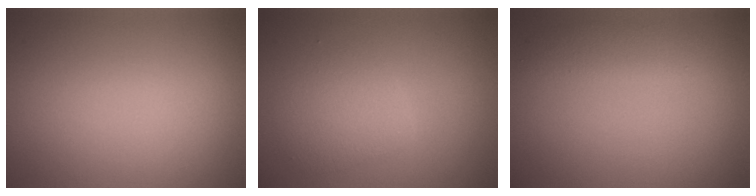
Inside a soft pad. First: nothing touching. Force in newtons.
{"total": 2.7, "press": 2.7, "slide": 0.1}
{"total": 1.7, "press": 1.7, "slide": 0.1}